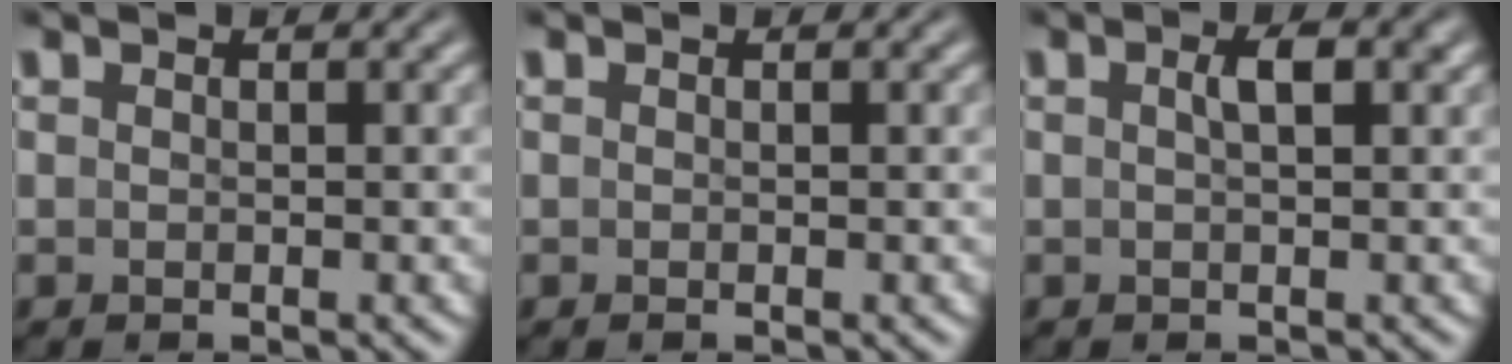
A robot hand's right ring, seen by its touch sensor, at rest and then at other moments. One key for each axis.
{"total": 0.0}
{"total": 1.5, "fx": 0.0, "fy": 0.0, "fz": 1.5, "tx": -0.017, "ty": 0.005, "tz": 0.001}